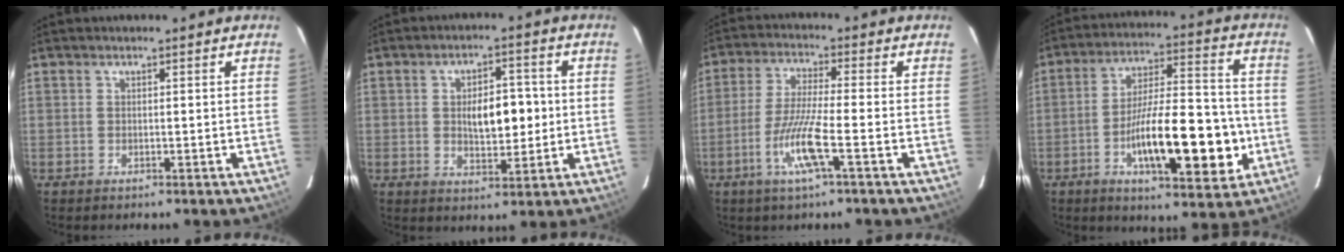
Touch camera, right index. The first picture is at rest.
{"total": 7.4, "force": [0.2, 3.3, 6.6], "torque": [-0.104, 0.008, 0.007]}
{"total": 8.4, "force": [-3.3, -0.1, 7.8], "torque": [-0.157, -0.010, -0.066]}
{"total": 17.6, "force": [-4.9, 4.6, 16.3], "torque": [-0.265, 0.010, -0.074]}